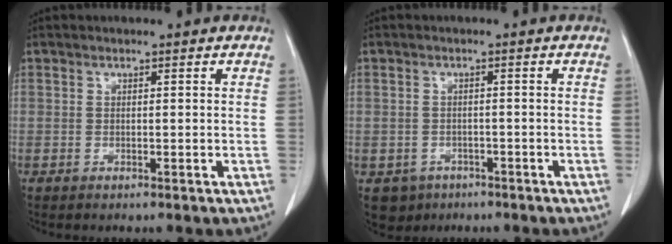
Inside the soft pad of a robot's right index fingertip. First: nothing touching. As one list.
[{"total": 4.0, "force": [-2.2, 3.3, 0.5], "torque": [-0.005, 0.007, -0.029]}]